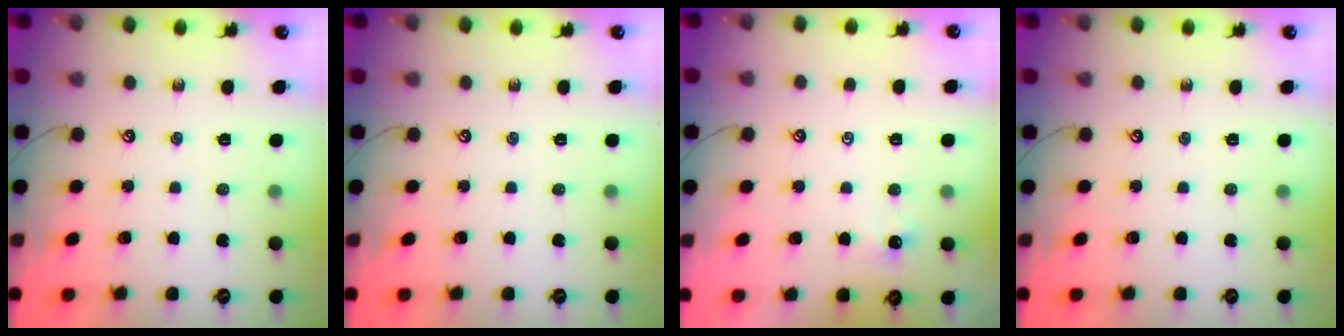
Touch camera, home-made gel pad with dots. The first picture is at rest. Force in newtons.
{"total": 0.0}
{"total": 1.1, "press": 1.1, "slide": 0.3}
{"total": 0.0}